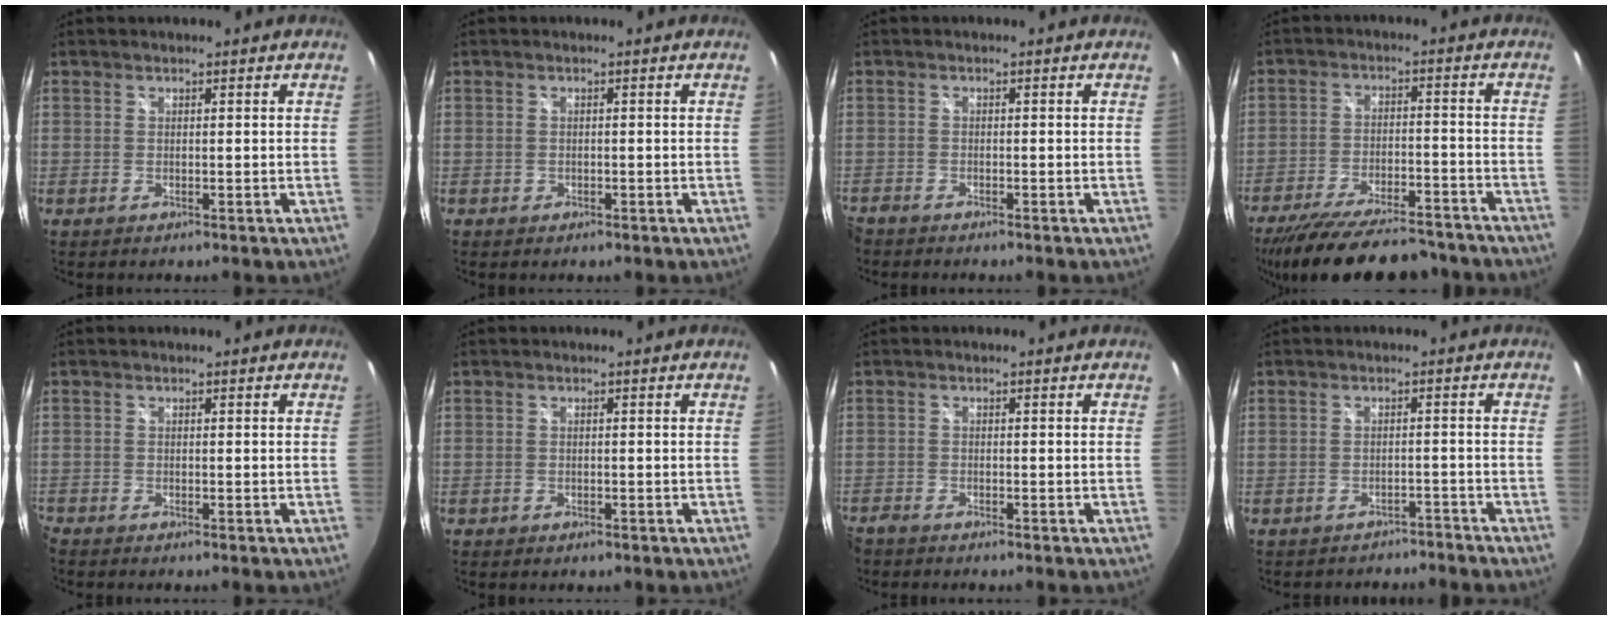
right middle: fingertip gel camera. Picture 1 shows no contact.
{"total": 1.2, "force": [-0.6, 1.0, 0.4], "torque": [-0.007, -0.004, -0.009]}
{"total": 2.4, "force": [-2.3, 0.8, 0.4], "torque": [-0.021, -0.010, -0.047]}
{"total": 22.4, "force": [-19.0, 6.4, 10.0], "torque": [-0.197, -0.022, -0.269]}
{"total": 1.0, "force": [-1.0, -0.1, 0.2], "torque": [-0.007, -0.007, -0.023]}
{"total": 1.4, "force": [-0.9, 1.0, 0.5], "torque": [-0.012, -0.005, -0.014]}
{"total": 2.5, "force": [-2.3, 0.8, 0.5], "torque": [-0.021, -0.010, -0.048]}
{"total": 4.9, "force": [-4.5, 1.7, 0.9], "torque": [-0.022, -0.004, -0.058]}